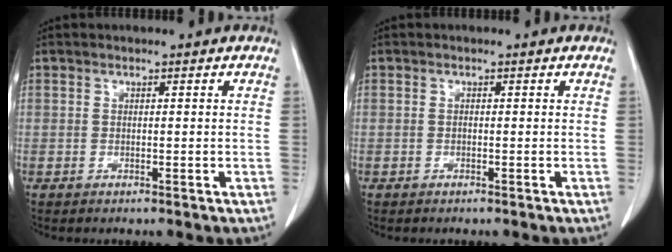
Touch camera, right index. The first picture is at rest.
{"total": 0.0}